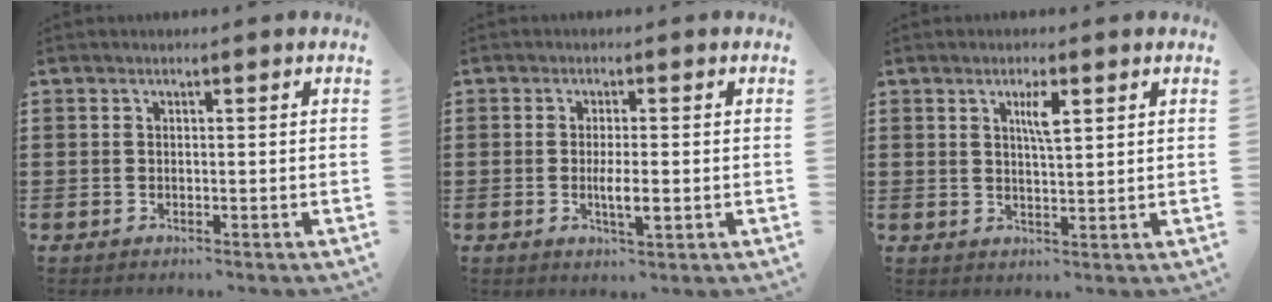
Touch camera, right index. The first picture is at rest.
{"total": 3.6, "force": [-0.6, 0.8, 3.5], "torque": [-0.060, -0.001, -0.012]}
{"total": 3.5, "force": [1.6, 0.8, 3.0], "torque": [-0.057, 0.002, 0.022]}